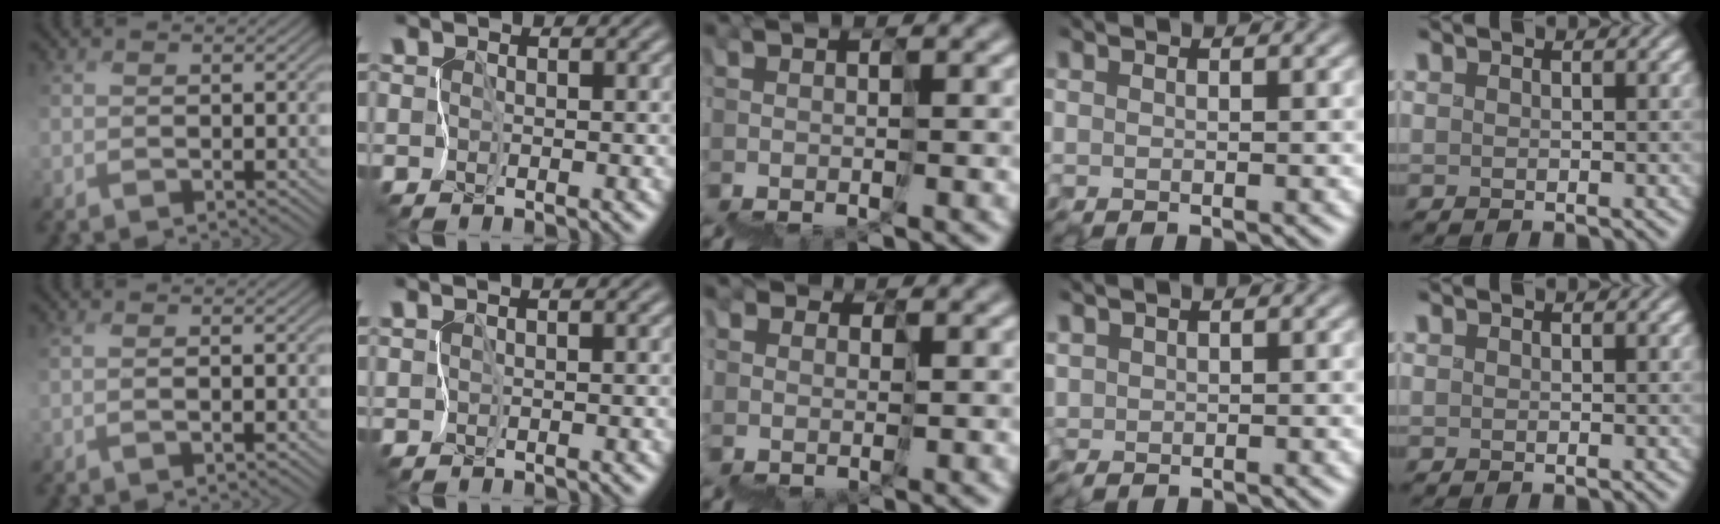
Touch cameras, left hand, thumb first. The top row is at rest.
{"thumb": {"total": 1.3, "force": [0.1, 0.5, 1.2], "torque": [-0.021, -0.002, 0.004]}, "index": {"total": 1.8, "force": [1.5, 0.0, 0.9], "torque": [-0.021, 0.006, 0.026]}, "middle": {"total": 2.9, "force": [1.3, 2.6, 0.3], "torque": [-0.009, 0.004, 0.024]}, "ring": {"total": 0.6, "force": [0.4, 0.5, -0.2], "torque": [0.000, 0.003, 0.011]}}